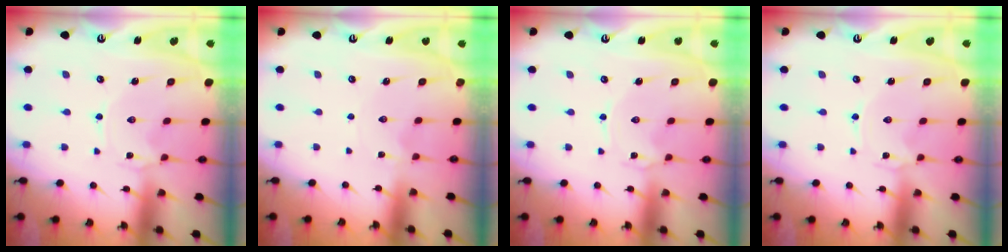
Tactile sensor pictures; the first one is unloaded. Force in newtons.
{"total": 0.9, "press": 0.9, "slide": 0.1}
{"total": 0.5, "press": 0.5, "slide": 0.1}
{"total": 0.0}